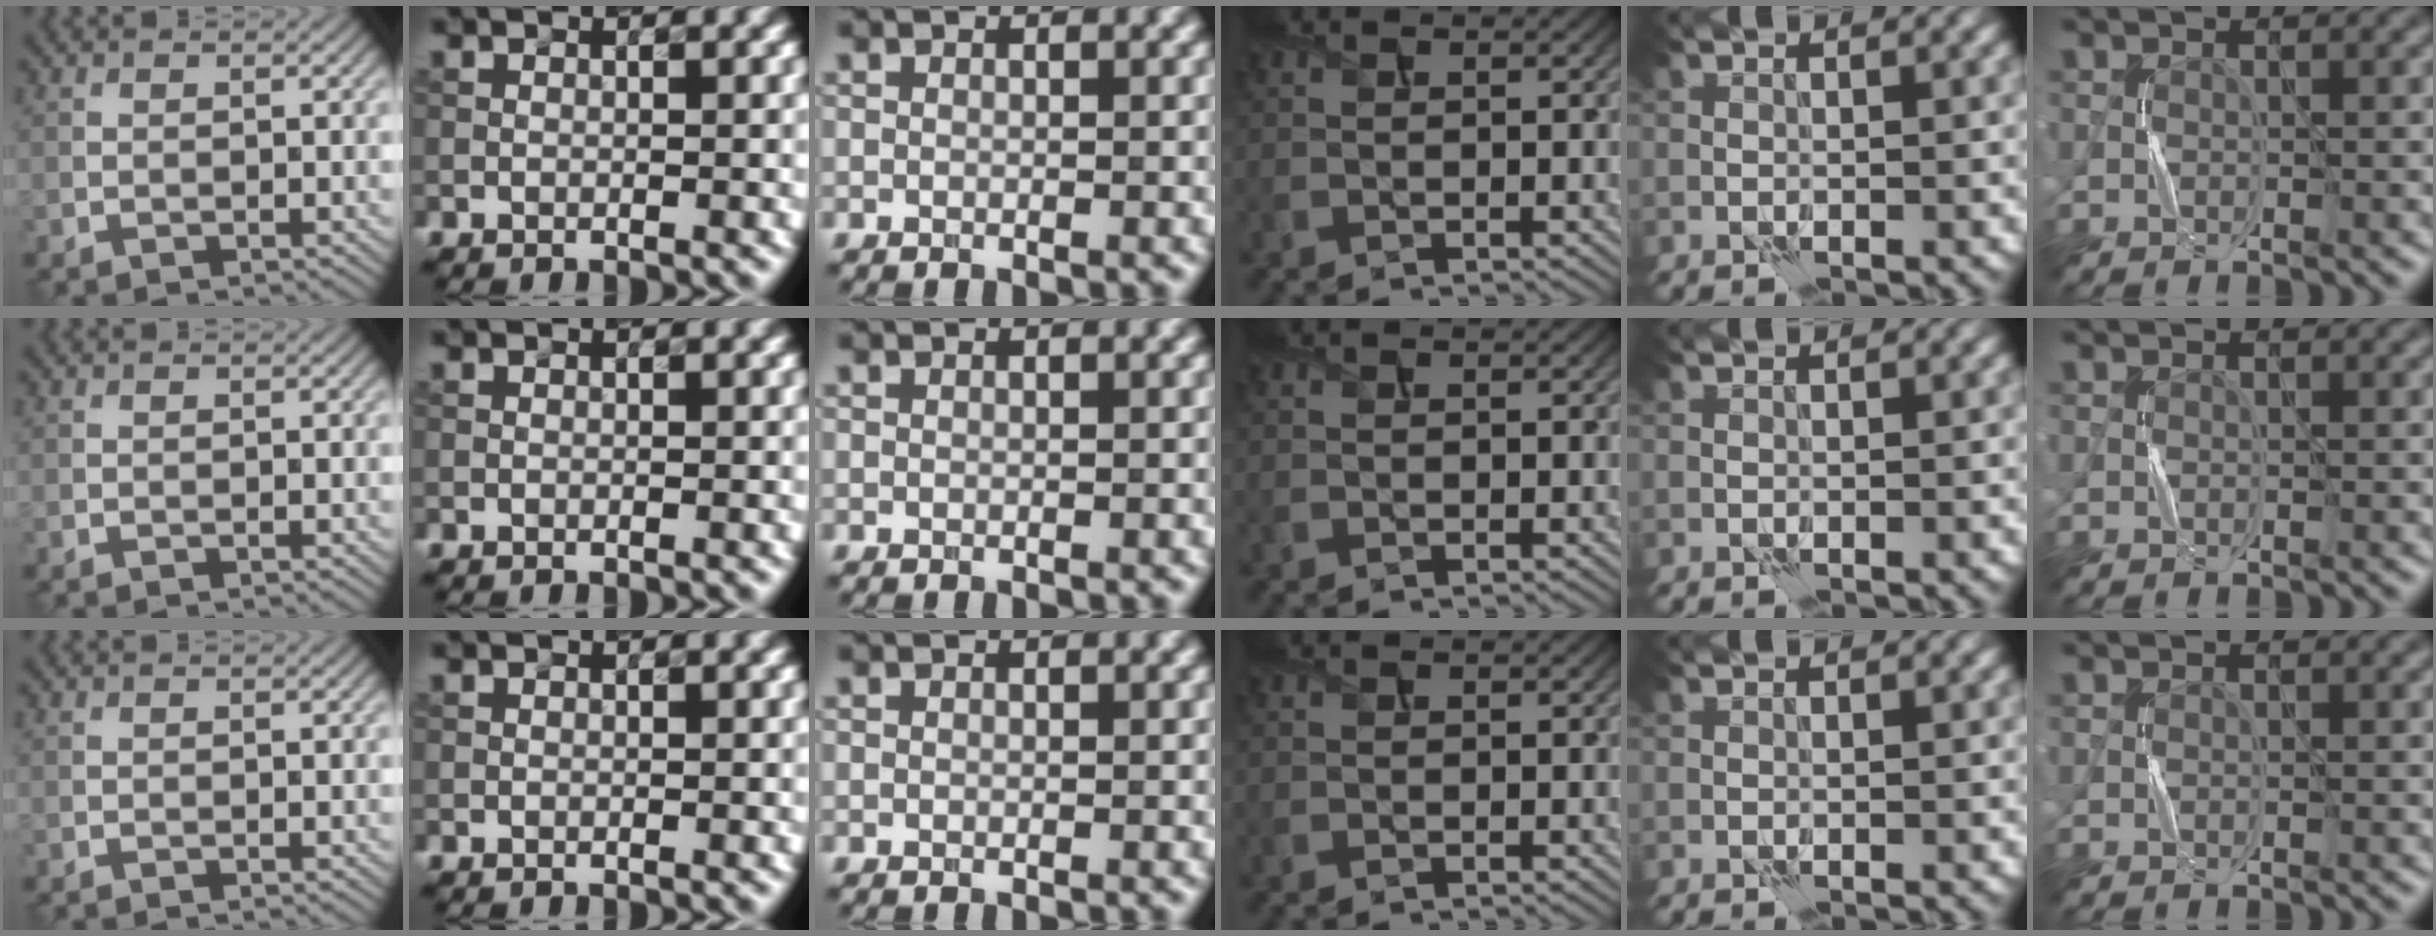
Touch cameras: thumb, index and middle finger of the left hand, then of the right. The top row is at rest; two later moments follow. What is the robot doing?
{"motion": "press", "object": "button"}